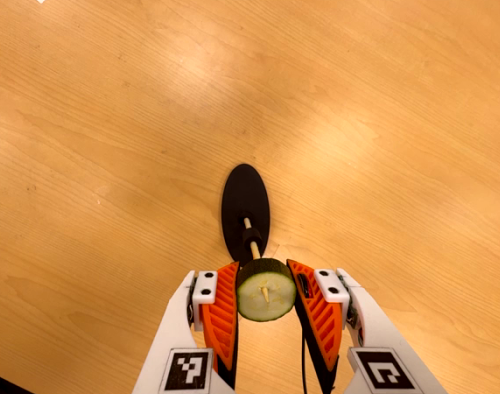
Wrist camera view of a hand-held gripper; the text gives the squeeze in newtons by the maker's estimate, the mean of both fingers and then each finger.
{"total": 11.7, "left": 11.9, "right": 11.5}